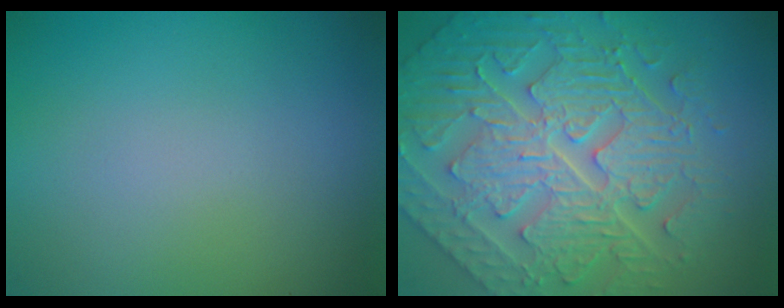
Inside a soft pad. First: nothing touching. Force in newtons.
{"total": 7.2, "press": 6.2, "slide": 3.7}